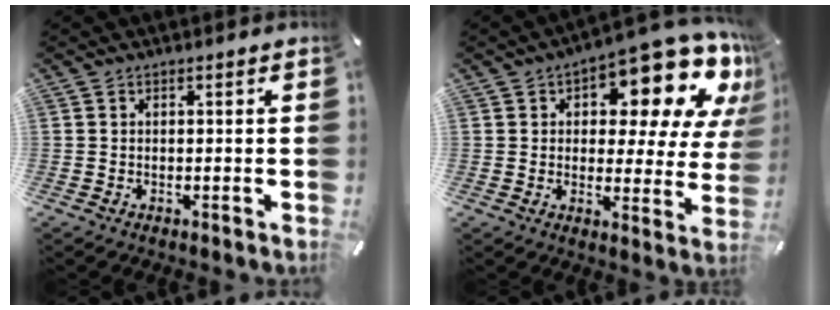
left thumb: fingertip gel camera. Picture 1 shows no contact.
{"total": 16.1, "force": [11.1, 6.3, 9.7], "torque": [-0.124, -0.096, 0.181]}